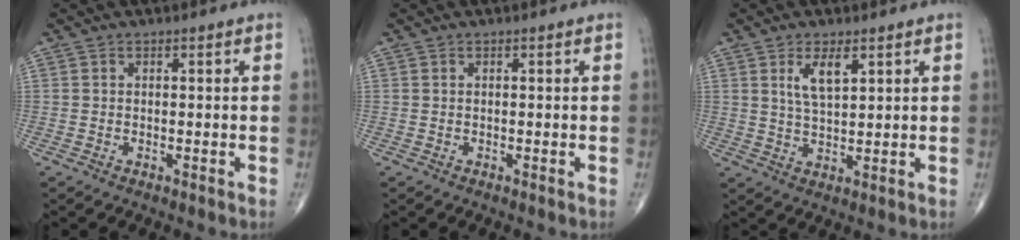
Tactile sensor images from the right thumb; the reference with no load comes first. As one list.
[{"total": 0.0}, {"total": 5.4, "force": [2.5, 2.1, 4.3], "torque": [-0.076, -0.017, 0.051]}]